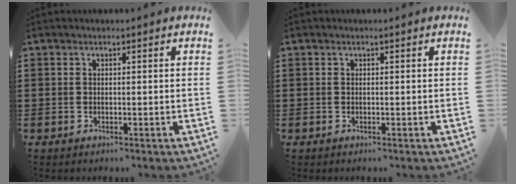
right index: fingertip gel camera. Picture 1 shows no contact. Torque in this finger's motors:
{"motor_torque": [0.00, 0.00, 0.00, -0.01]}